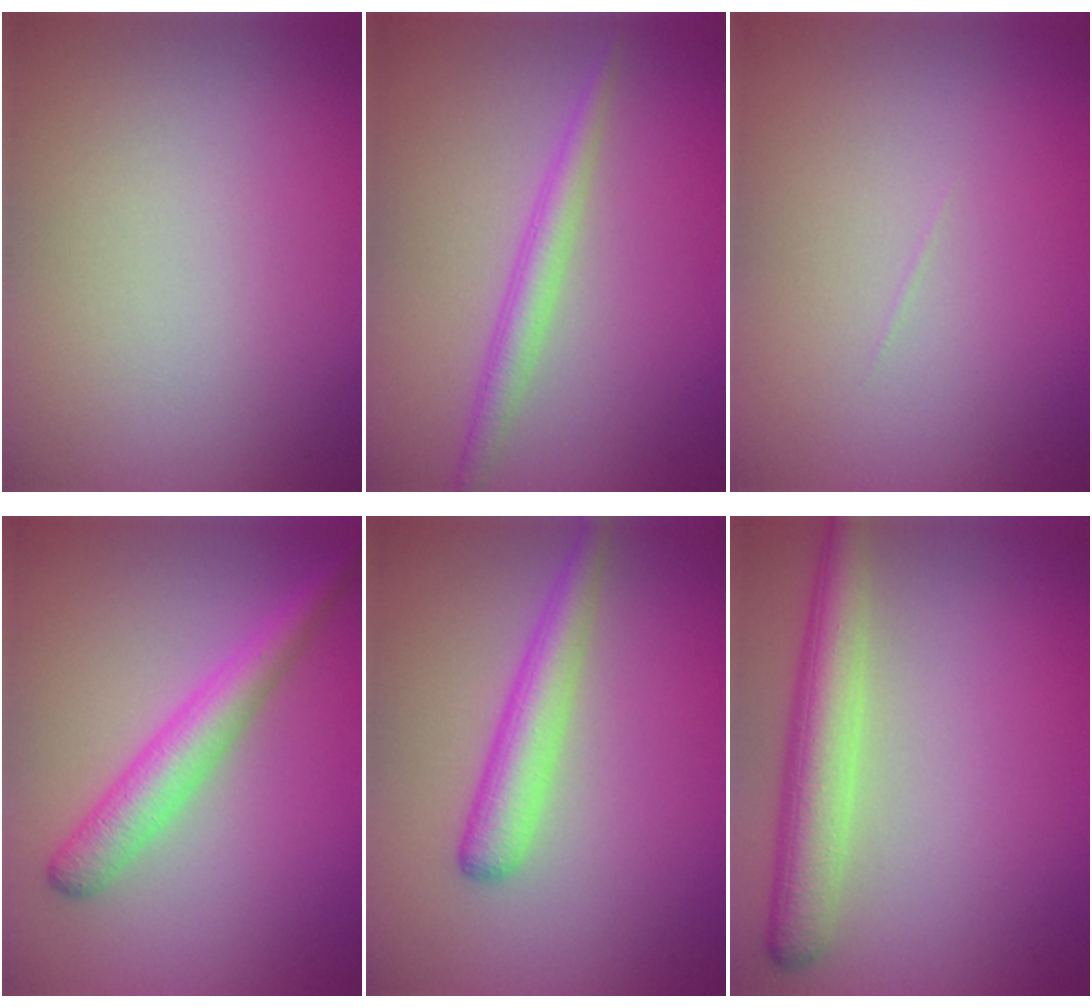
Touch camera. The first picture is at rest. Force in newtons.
{"total": 2.3, "press": 2.3, "slide": 0.1}
{"total": 0.0}
{"total": 3.9, "press": 3.9, "slide": 0.1}
{"total": 3.4, "press": 3.4, "slide": 0.1}
{"total": 5.2, "press": 5.2, "slide": 0.2}